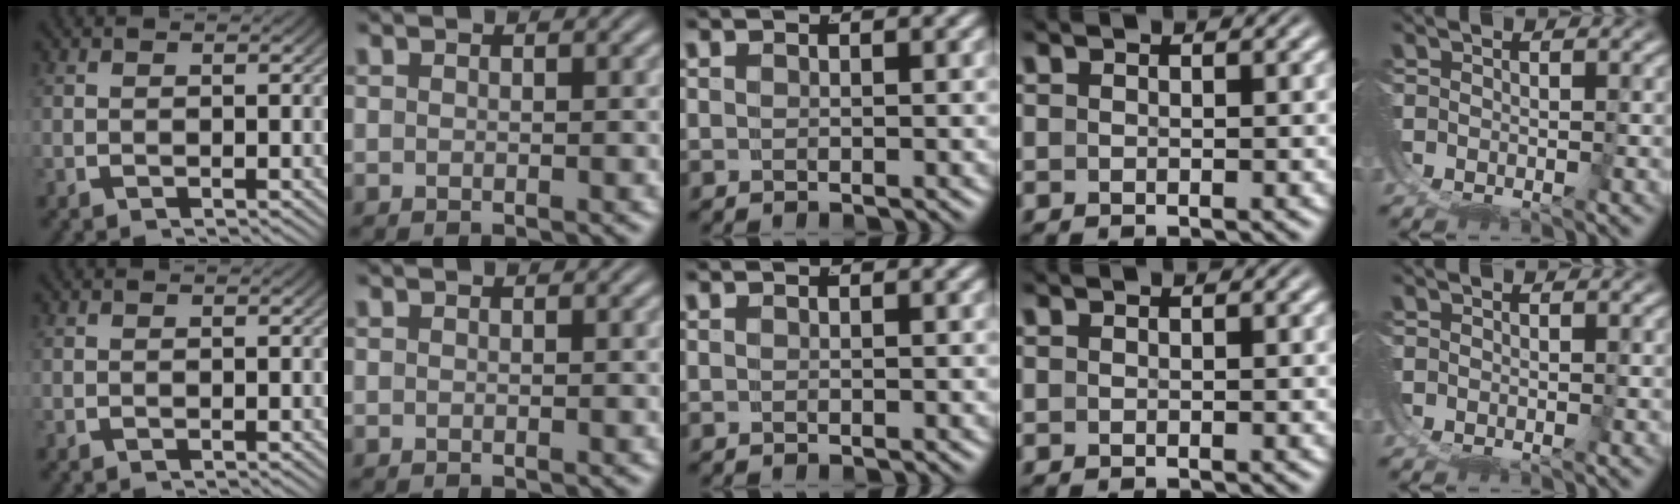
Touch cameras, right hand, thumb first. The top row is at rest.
{}